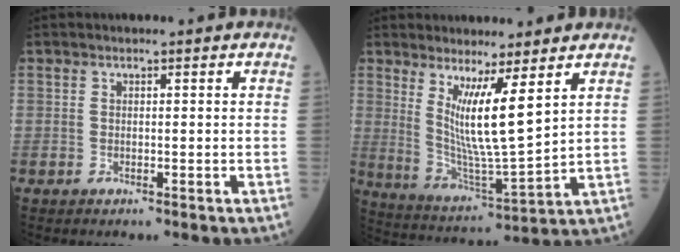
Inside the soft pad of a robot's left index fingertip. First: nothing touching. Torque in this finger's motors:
{"motor_torque": [1.37, -0.77, 0.73, 0.21]}